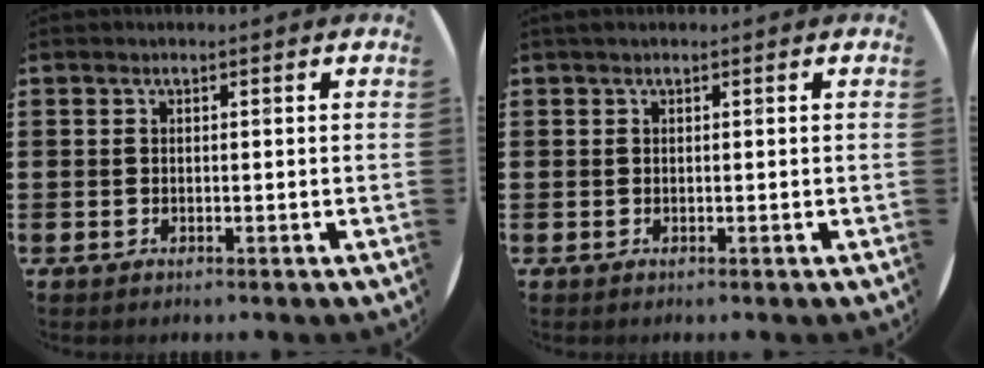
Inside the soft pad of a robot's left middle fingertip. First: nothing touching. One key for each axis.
{"total": 0.0}